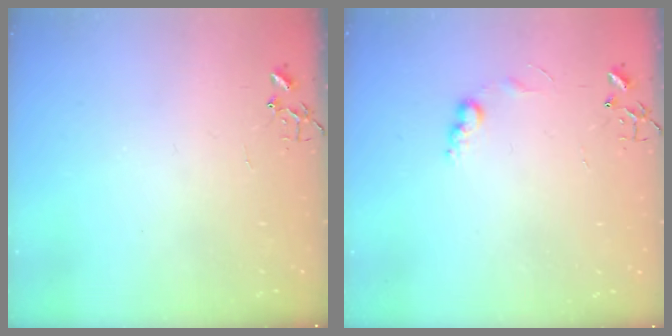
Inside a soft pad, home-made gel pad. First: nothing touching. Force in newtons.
{"total": 6.6, "press": 6.6, "slide": 0.3}